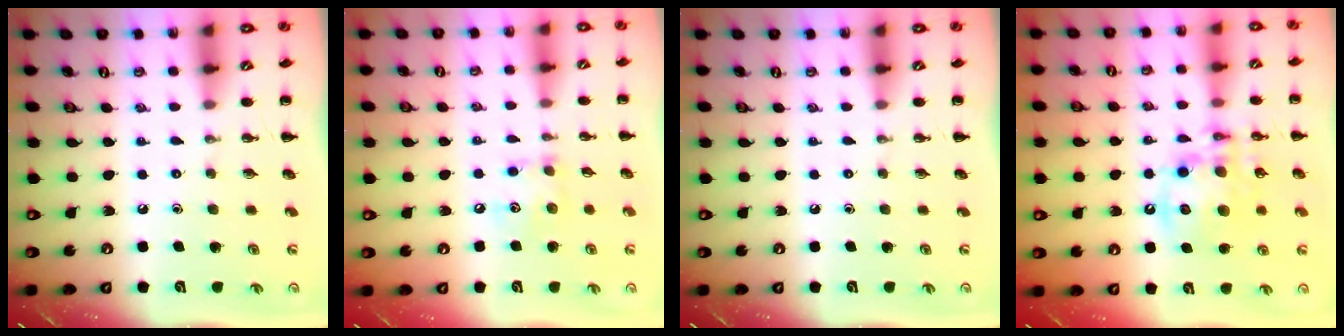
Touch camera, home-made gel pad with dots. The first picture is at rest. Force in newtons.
{"total": 7.5, "press": 7.4, "slide": 0.9}
{"total": 0.0}
{"total": 13.4, "press": 13.1, "slide": 2.9}